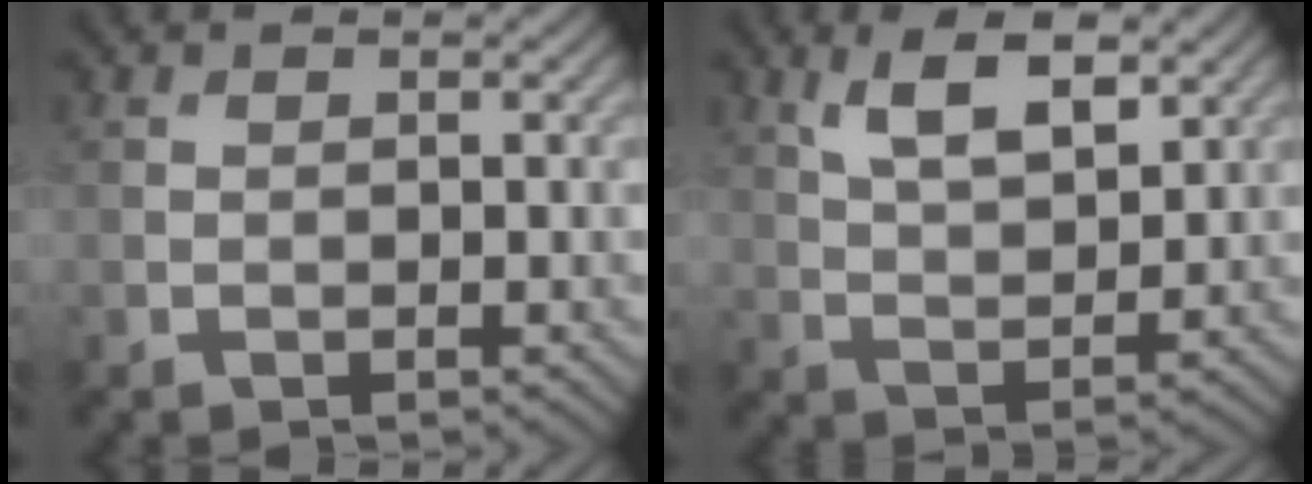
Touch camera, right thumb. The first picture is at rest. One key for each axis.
{"total": 6.9, "fx": 3.8, "fy": 2.7, "fz": 5.1, "tx": -0.102, "ty": 0.000, "tz": 0.074}